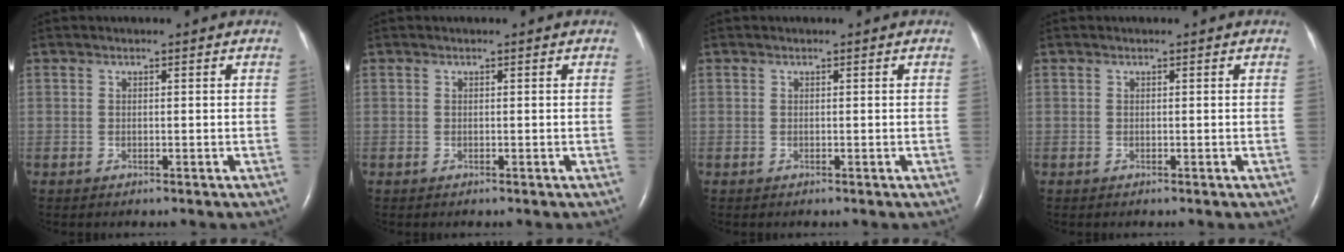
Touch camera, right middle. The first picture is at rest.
{"total": 0.0}
{"total": 0.0}
{"total": 0.0}